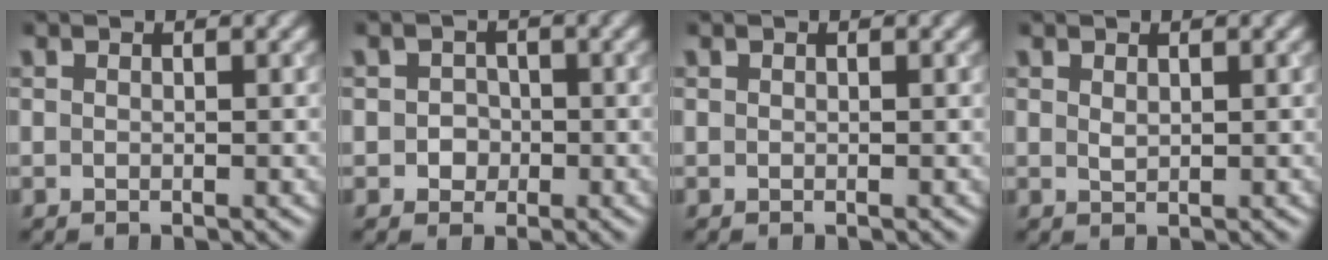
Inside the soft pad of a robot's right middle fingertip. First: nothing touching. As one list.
[{"total": 1.7, "force": [-0.3, 1.6, 0.4], "torque": [0.009, -0.001, -0.009]}, {"total": 0.0}, {"total": 0.7, "force": [0.4, 0.3, 0.4], "torque": [-0.012, -0.001, 0.011]}]